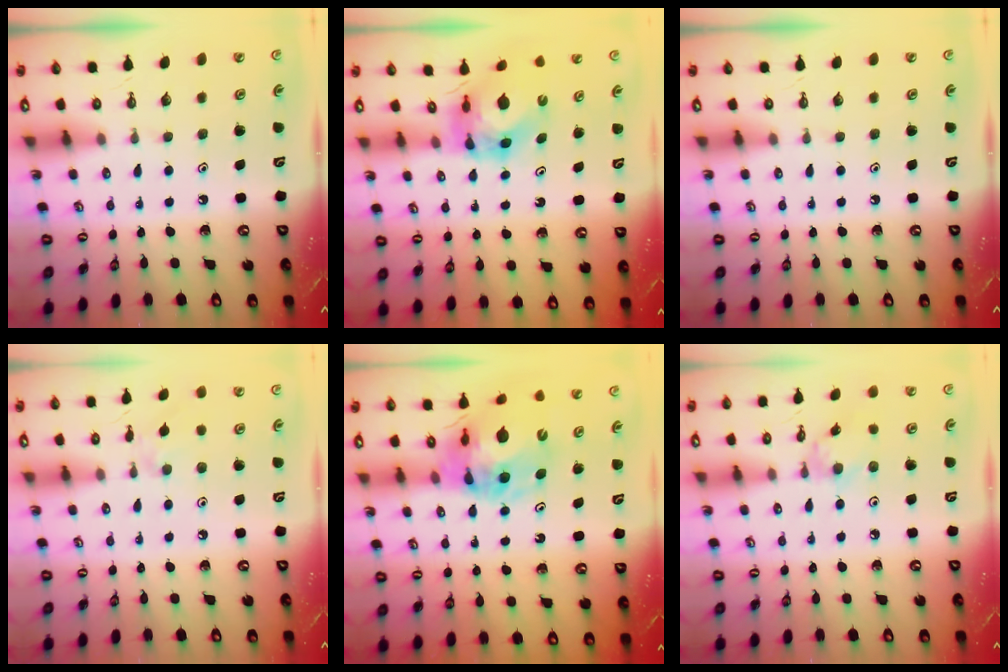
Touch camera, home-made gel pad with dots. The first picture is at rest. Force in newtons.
{"total": 6.1, "press": 6.1, "slide": 0.5}
{"total": 0.0}
{"total": 1.2, "press": 1.1, "slide": 0.4}
{"total": 16.1, "press": 16.0, "slide": 1.6}
{"total": 2.1, "press": 2.1, "slide": 0.2}